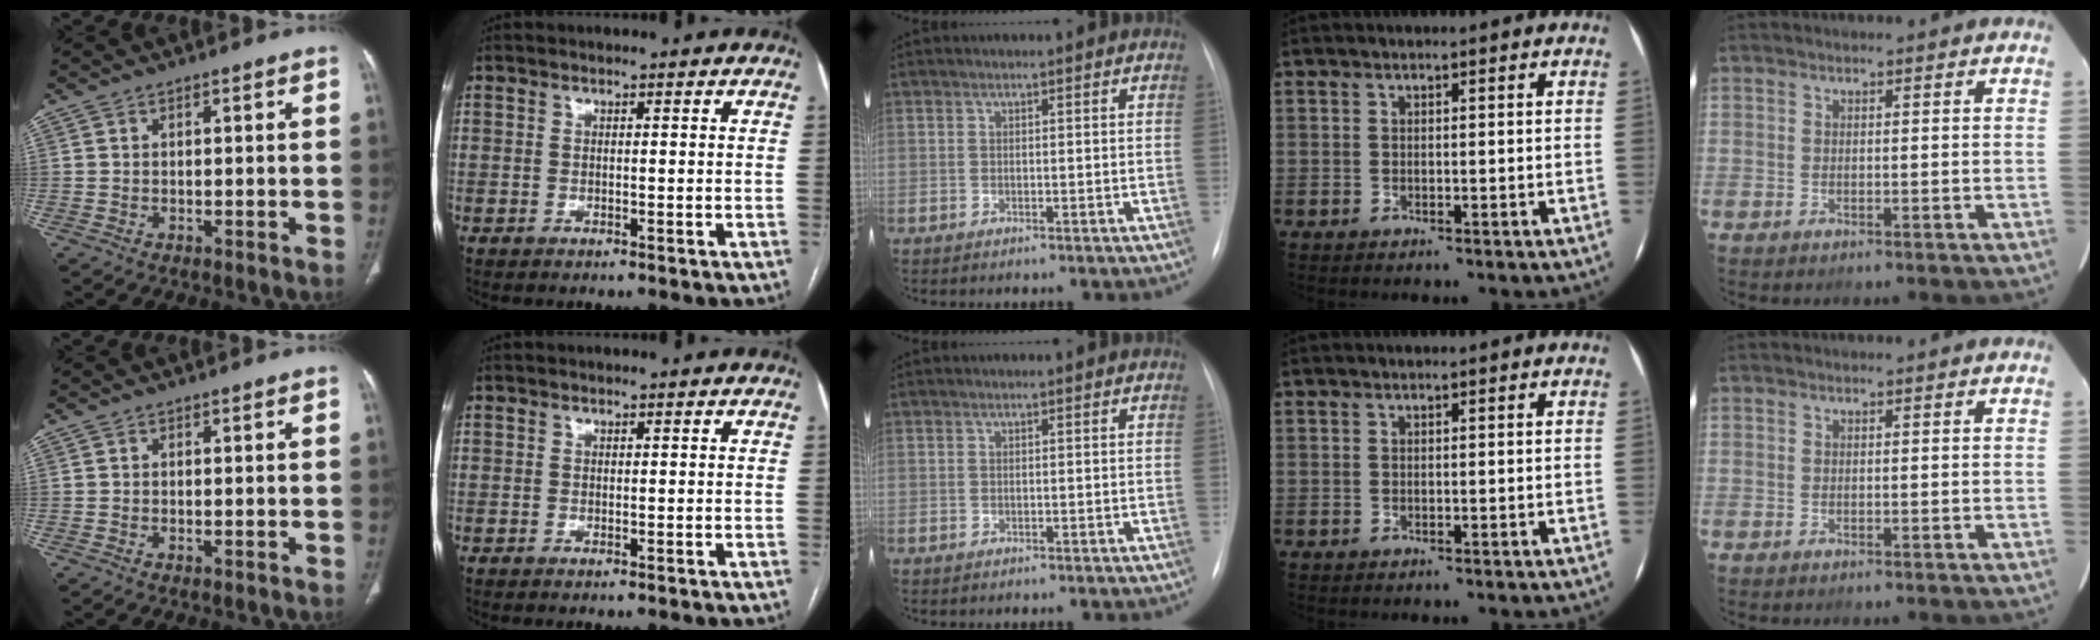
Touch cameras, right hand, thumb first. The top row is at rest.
{}